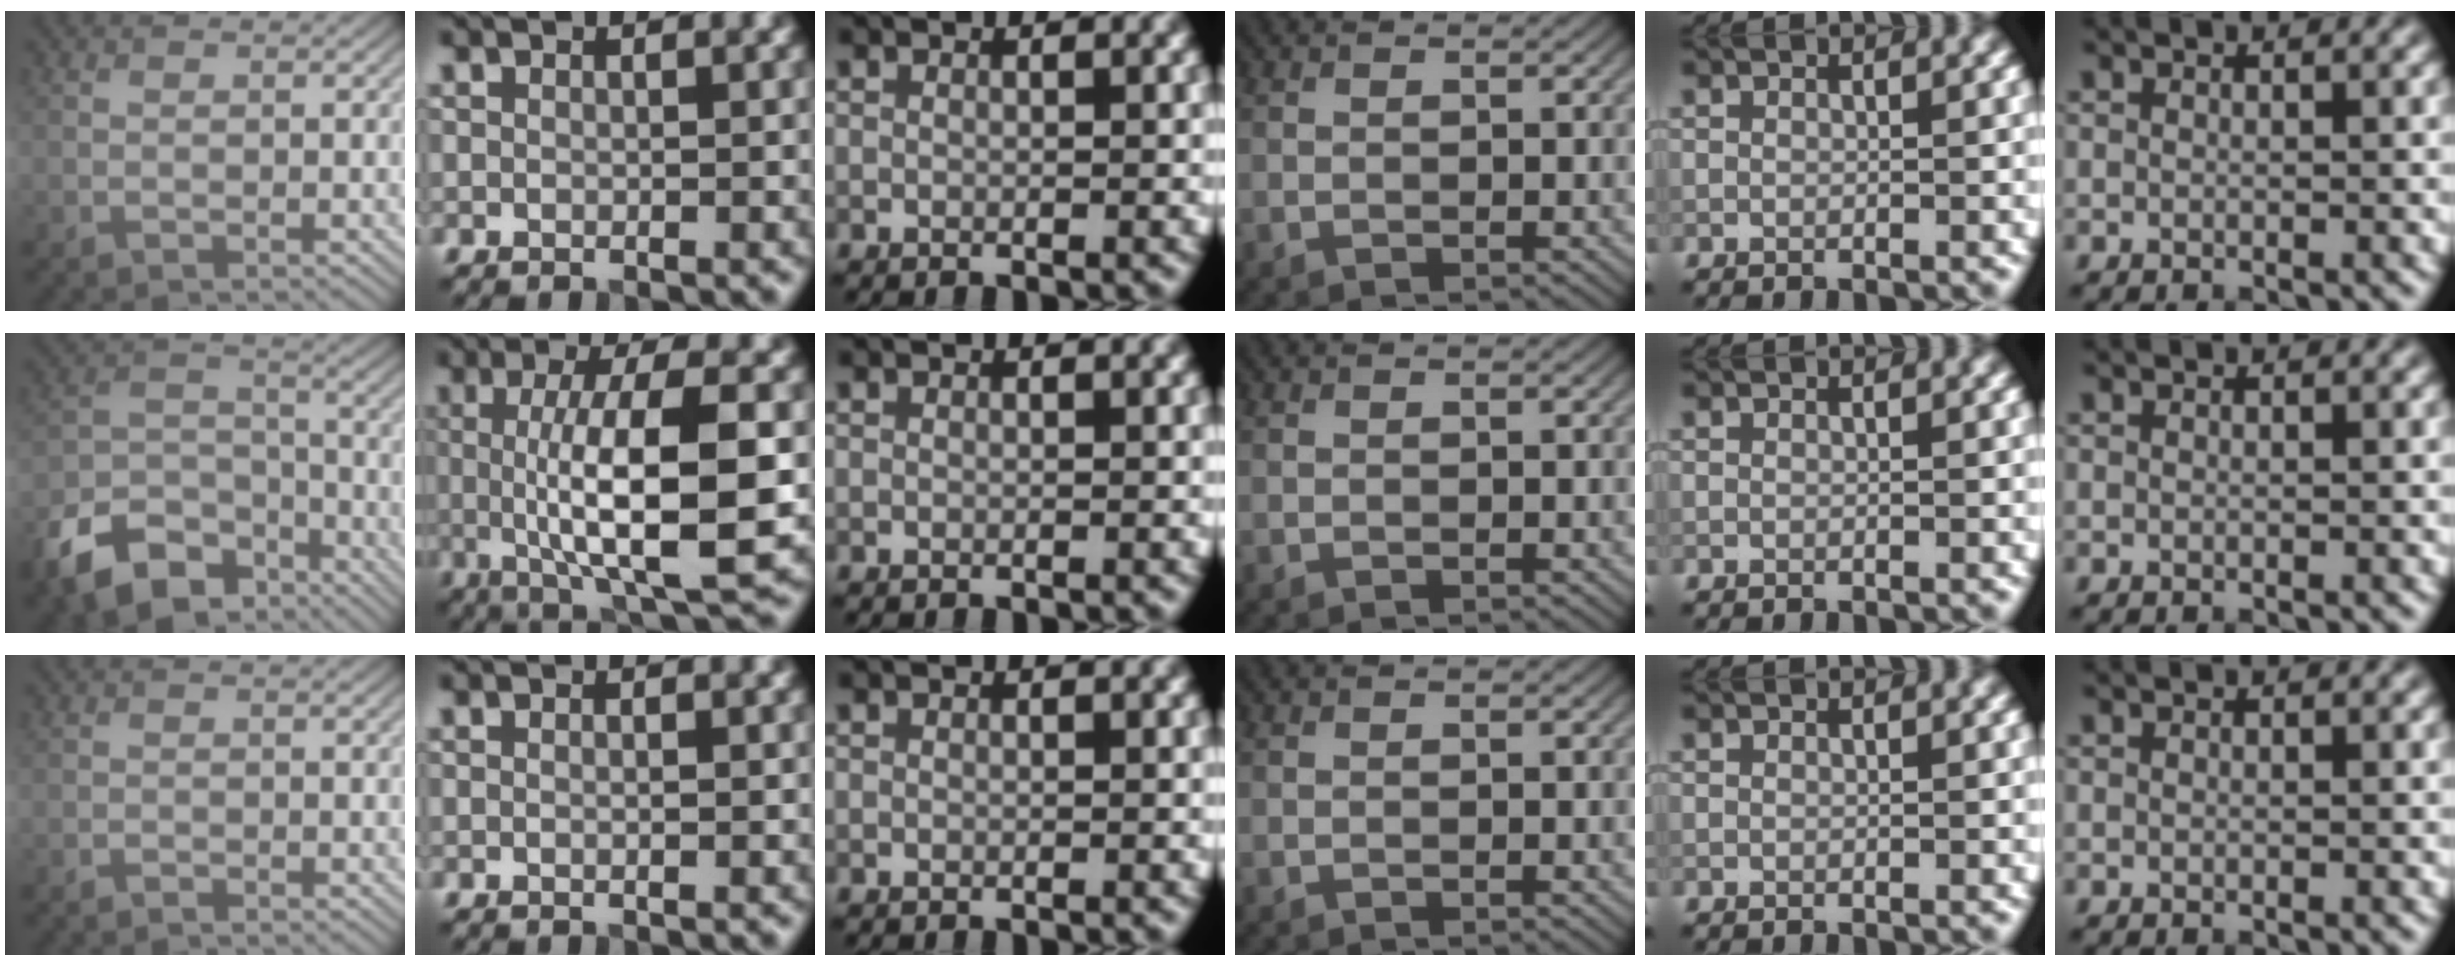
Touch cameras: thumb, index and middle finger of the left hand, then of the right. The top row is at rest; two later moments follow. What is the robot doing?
{"motion": "lift_and_place", "object": "coin"}